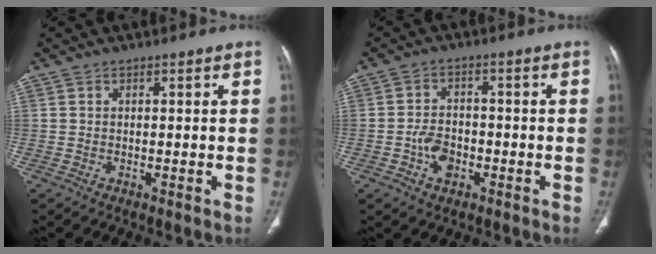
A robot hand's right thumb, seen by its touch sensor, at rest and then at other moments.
{"total": 5.2, "force": [-2.0, 3.6, 3.1], "torque": [-0.045, 0.019, -0.034]}